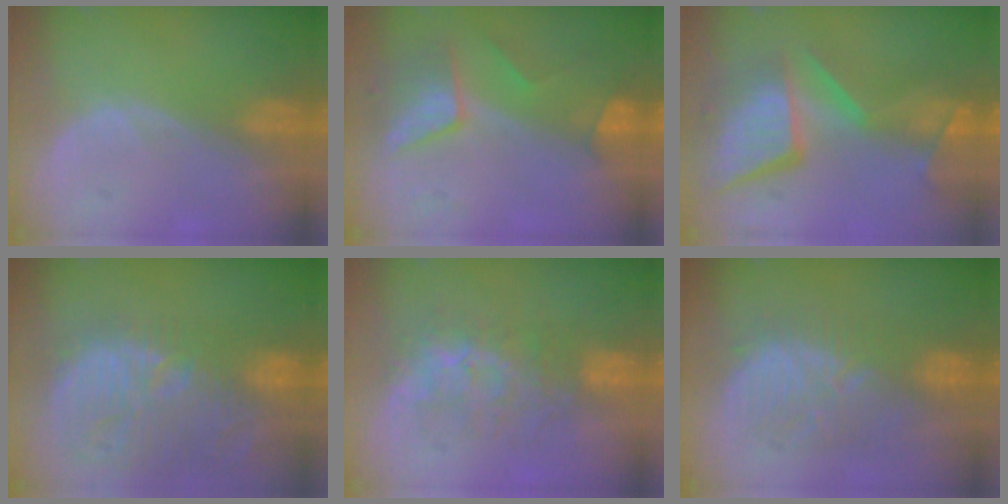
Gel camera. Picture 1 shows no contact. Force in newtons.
{"total": 7.4, "press": 6.7, "slide": 3.3}
{"total": 13.8, "press": 11.3, "slide": 8.0}
{"total": 15.4, "press": 13.4, "slide": 7.5}
{"total": 7.6, "press": 7.3, "slide": 2.3}
{"total": 9.1, "press": 9.1, "slide": 0.3}